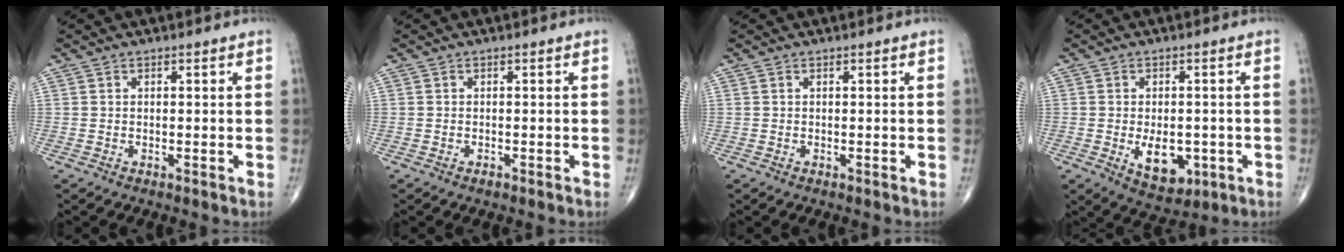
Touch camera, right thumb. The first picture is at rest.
{"total": 0.6, "force": [-0.4, 0.4, 0.3], "torque": [-0.005, 0.000, -0.007]}
{"total": 0.0}
{"total": 7.9, "force": [-2.7, 4.9, 5.6], "torque": [-0.057, 0.009, -0.030]}